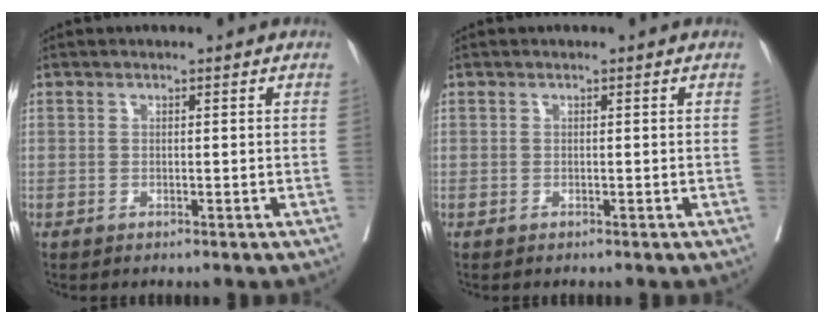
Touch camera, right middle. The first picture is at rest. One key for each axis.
{"total": 0.0}